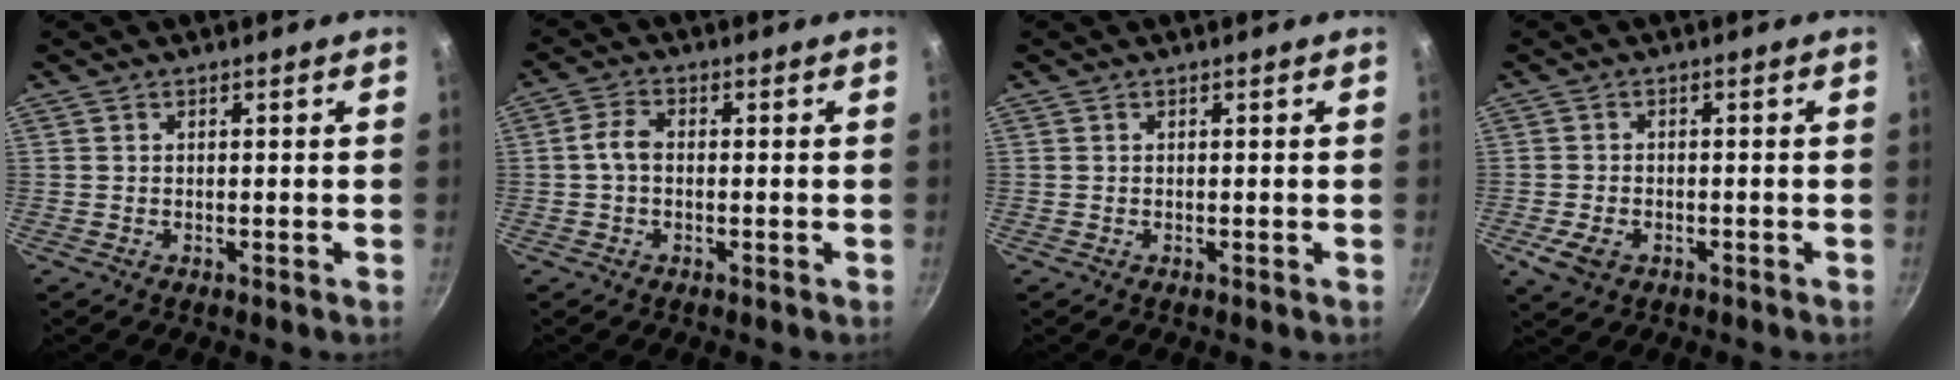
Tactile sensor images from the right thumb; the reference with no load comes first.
{"total": 3.8, "force": [-0.1, 2.3, 3.0], "torque": [-0.063, 0.017, -0.009]}
{"total": 0.0}
{"total": 4.5, "force": [-1.9, 3.0, 2.8], "torque": [-0.059, 0.006, -0.031]}